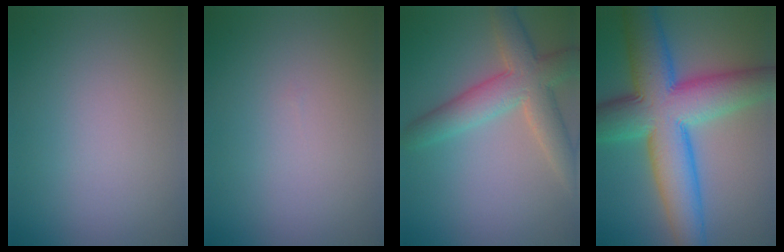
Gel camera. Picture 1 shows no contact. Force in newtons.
{"total": 0.0}
{"total": 6.0, "press": 6.0, "slide": 0.4}
{"total": 12.8, "press": 12.8, "slide": 0.3}